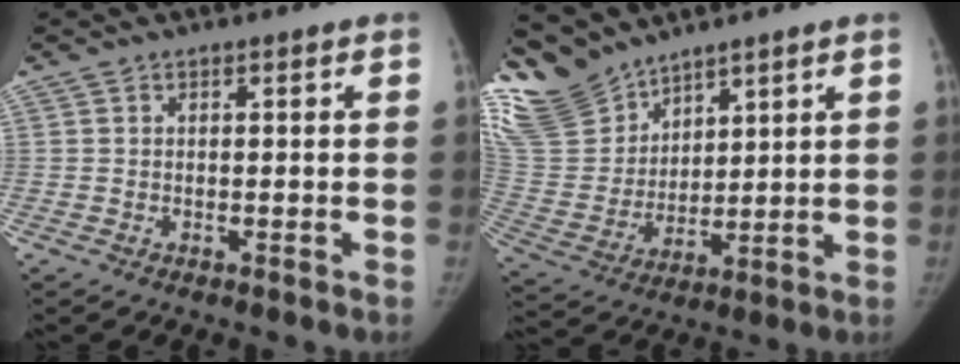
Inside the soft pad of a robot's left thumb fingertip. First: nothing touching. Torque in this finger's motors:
{"motor_torque": [1.09, -0.68, 1.00, -1.06, -0.05]}